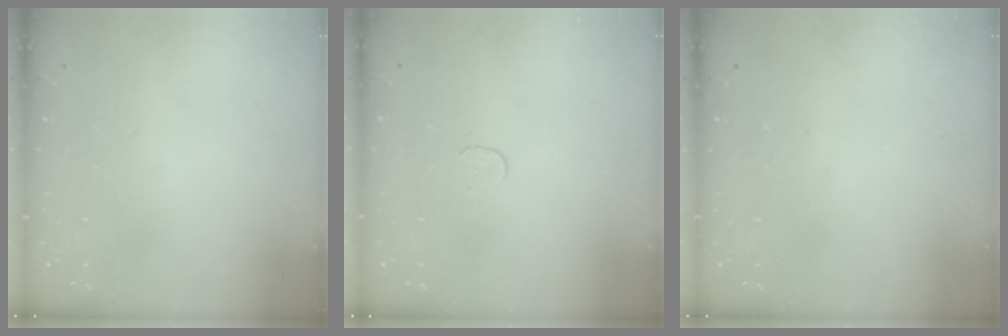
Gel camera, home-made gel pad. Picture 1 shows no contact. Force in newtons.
{"total": 3.7, "press": 3.7, "slide": 0.3}
{"total": 0.0}